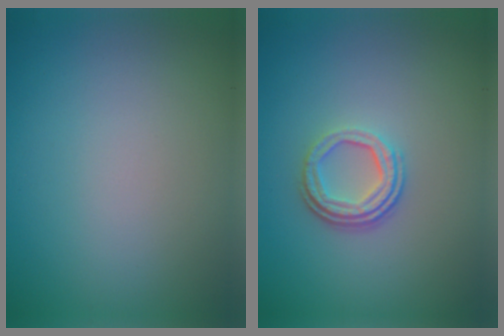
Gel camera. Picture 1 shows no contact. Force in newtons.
{"total": 3.3, "press": 2.4, "slide": 2.3}